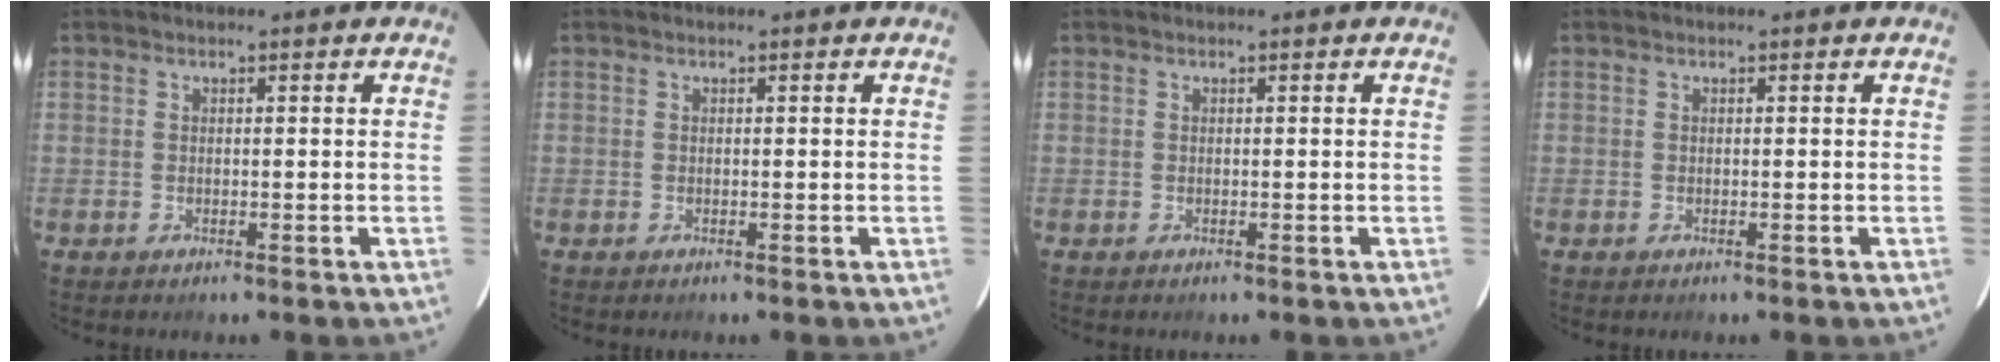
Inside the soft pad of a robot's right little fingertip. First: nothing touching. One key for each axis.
{"total": 0.0}
{"total": 0.0}
{"total": 0.0}